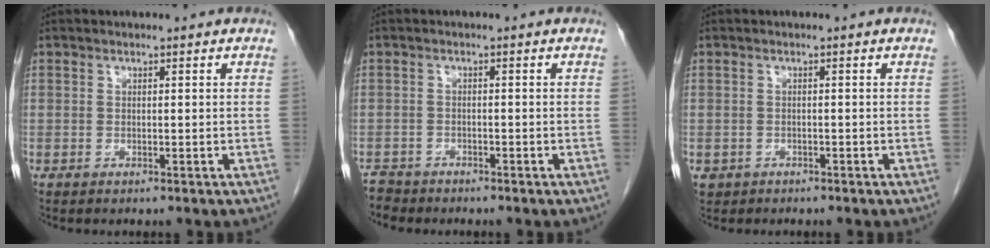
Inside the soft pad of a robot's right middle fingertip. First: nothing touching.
{"total": 2.4, "force": [-2.2, 0.7, -0.5], "torque": [0.008, -0.005, -0.043]}
{"total": 2.0, "force": [-1.2, 1.5, 0.0], "torque": [-0.005, 0.004, -0.020]}